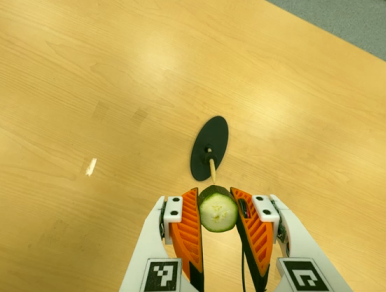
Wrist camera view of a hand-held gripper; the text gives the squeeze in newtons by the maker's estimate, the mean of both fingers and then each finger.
{"total": 9.1, "left": 8.7, "right": 9.5}